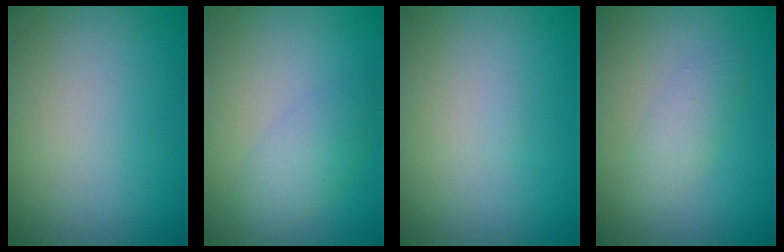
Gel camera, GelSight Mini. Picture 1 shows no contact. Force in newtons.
{"total": 2.8, "press": 2.8, "slide": 0.1}
{"total": 0.0}
{"total": 3.2, "press": 3.2, "slide": 0.2}